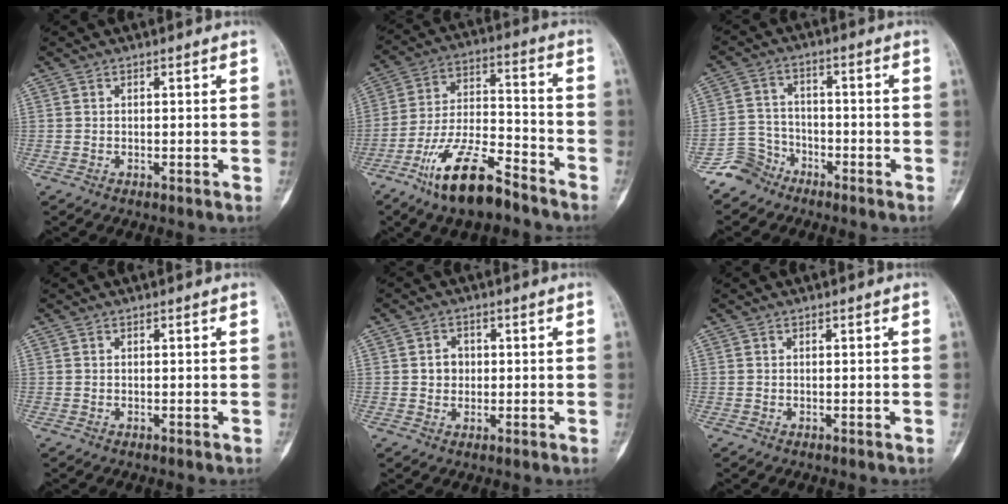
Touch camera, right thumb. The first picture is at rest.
{"total": 15.5, "force": [-10.5, 5.1, 10.3], "torque": [-0.186, 0.069, -0.193]}
{"total": 5.8, "force": [-4.7, 3.4, -0.3], "torque": [0.027, 0.036, -0.103]}
{"total": 0.0}
{"total": 3.2, "force": [0.2, 2.9, 1.4], "torque": [0.000, 0.007, 0.001]}
{"total": 0.0}